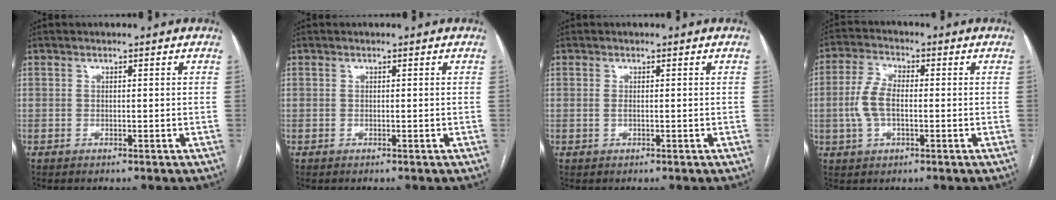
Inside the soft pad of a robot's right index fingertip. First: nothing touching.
{"total": 0.0}
{"total": 0.5, "force": [0.0, 0.1, 0.5], "torque": [-0.011, -0.001, 0.000]}
{"total": 6.6, "force": [-0.6, 3.3, 5.7], "torque": [-0.134, 0.012, -0.014]}